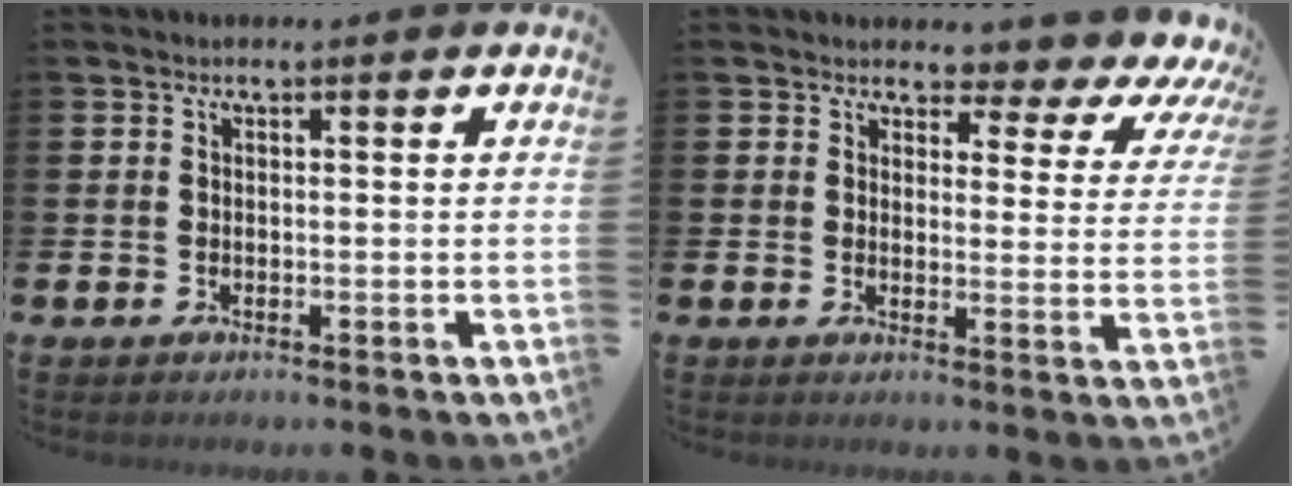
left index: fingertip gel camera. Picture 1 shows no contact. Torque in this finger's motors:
{"motor_torque": [0.60, -0.37, 0.55, 0.02]}